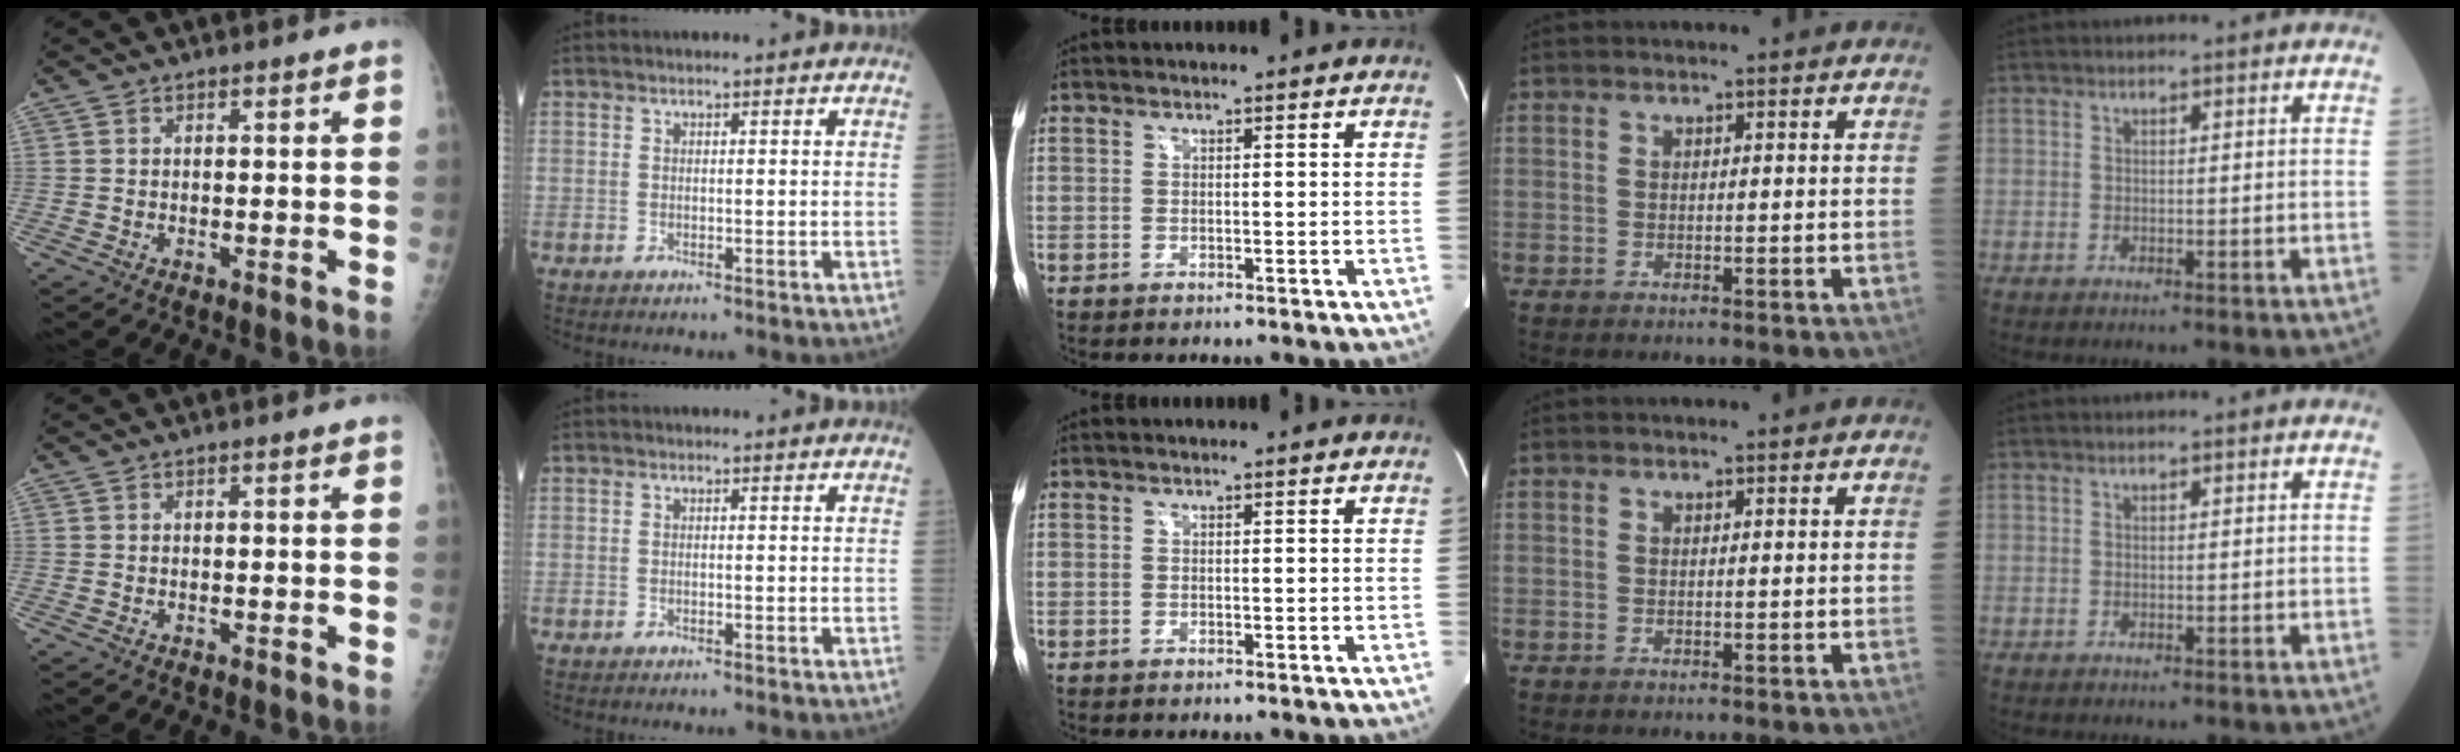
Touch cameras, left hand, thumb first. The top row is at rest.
{}